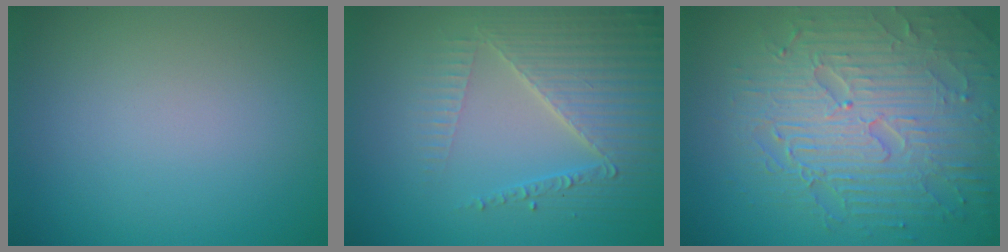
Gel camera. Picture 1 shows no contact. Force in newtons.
{"total": 4.7, "press": 4.2, "slide": 2.1}
{"total": 8.9, "press": 6.3, "slide": 6.4}